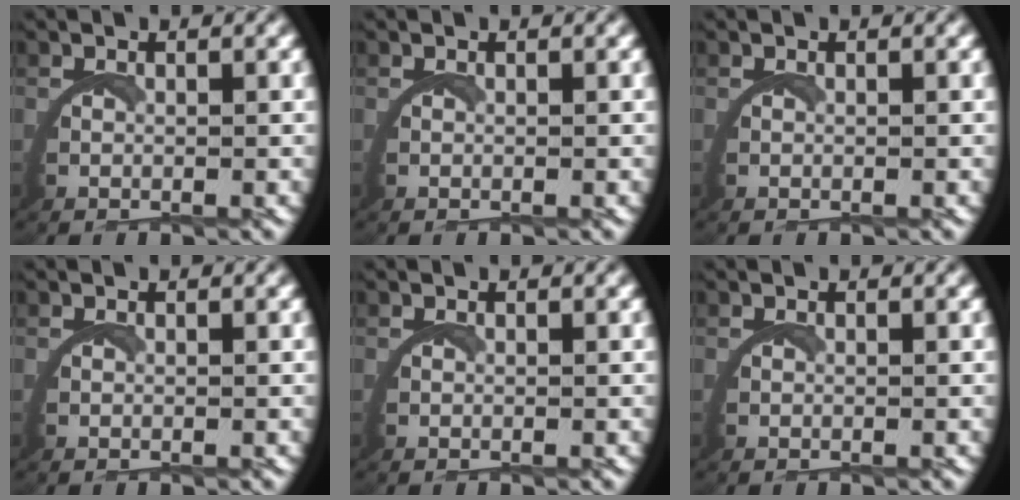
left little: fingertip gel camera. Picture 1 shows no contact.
{"total": 0.0}
{"total": 0.0}
{"total": 0.0}
{"total": 0.0}
{"total": 0.0}